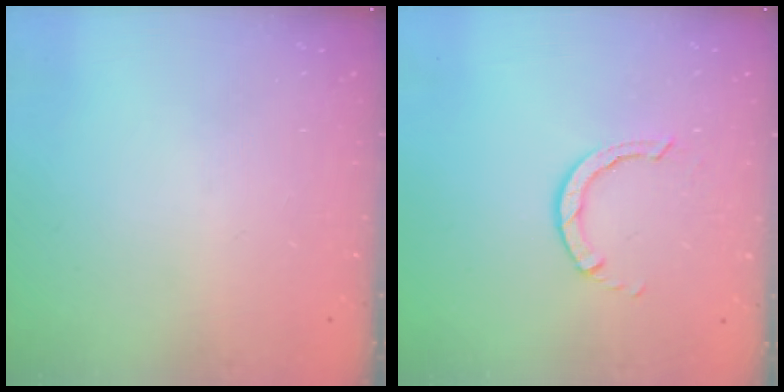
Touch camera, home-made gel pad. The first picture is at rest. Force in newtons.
{"total": 2.8, "press": 2.8, "slide": 0.3}